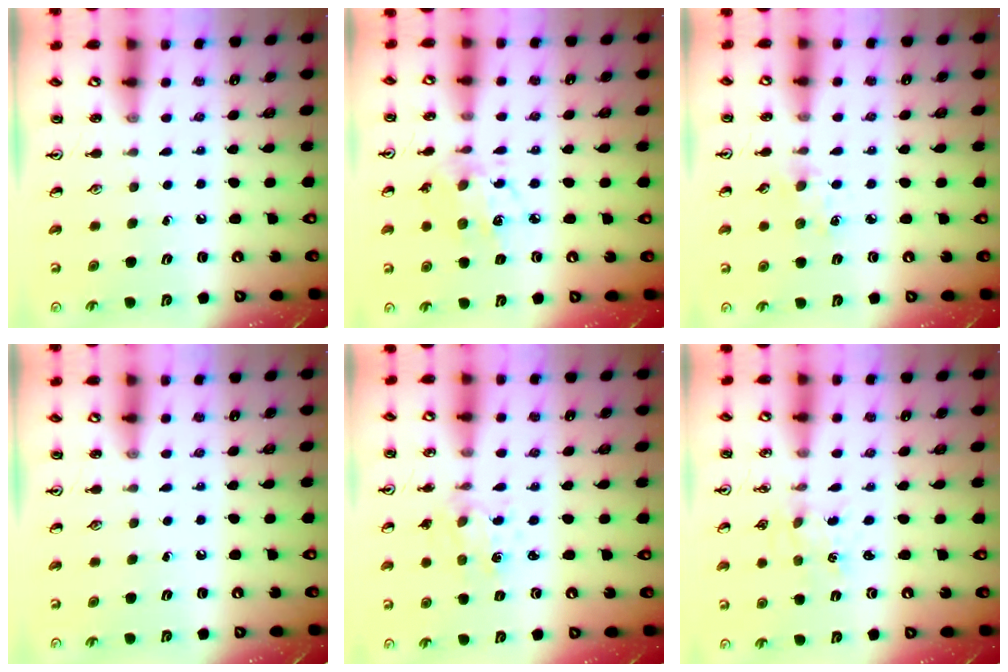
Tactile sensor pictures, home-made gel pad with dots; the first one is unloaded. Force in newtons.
{"total": 8.8, "press": 8.8, "slide": 0.6}
{"total": 3.5, "press": 3.4, "slide": 0.5}
{"total": 0.0}
{"total": 1.5, "press": 1.5, "slide": 0.0}
{"total": 0.7, "press": 0.7, "slide": 0.1}